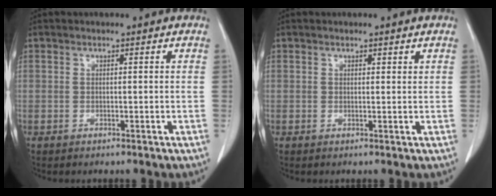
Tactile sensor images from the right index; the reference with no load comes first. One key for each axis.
{"total": 0.6, "fx": 0.5, "fy": 0.3, "fz": 0.2, "tx": -0.002, "ty": -0.003, "tz": 0.004}